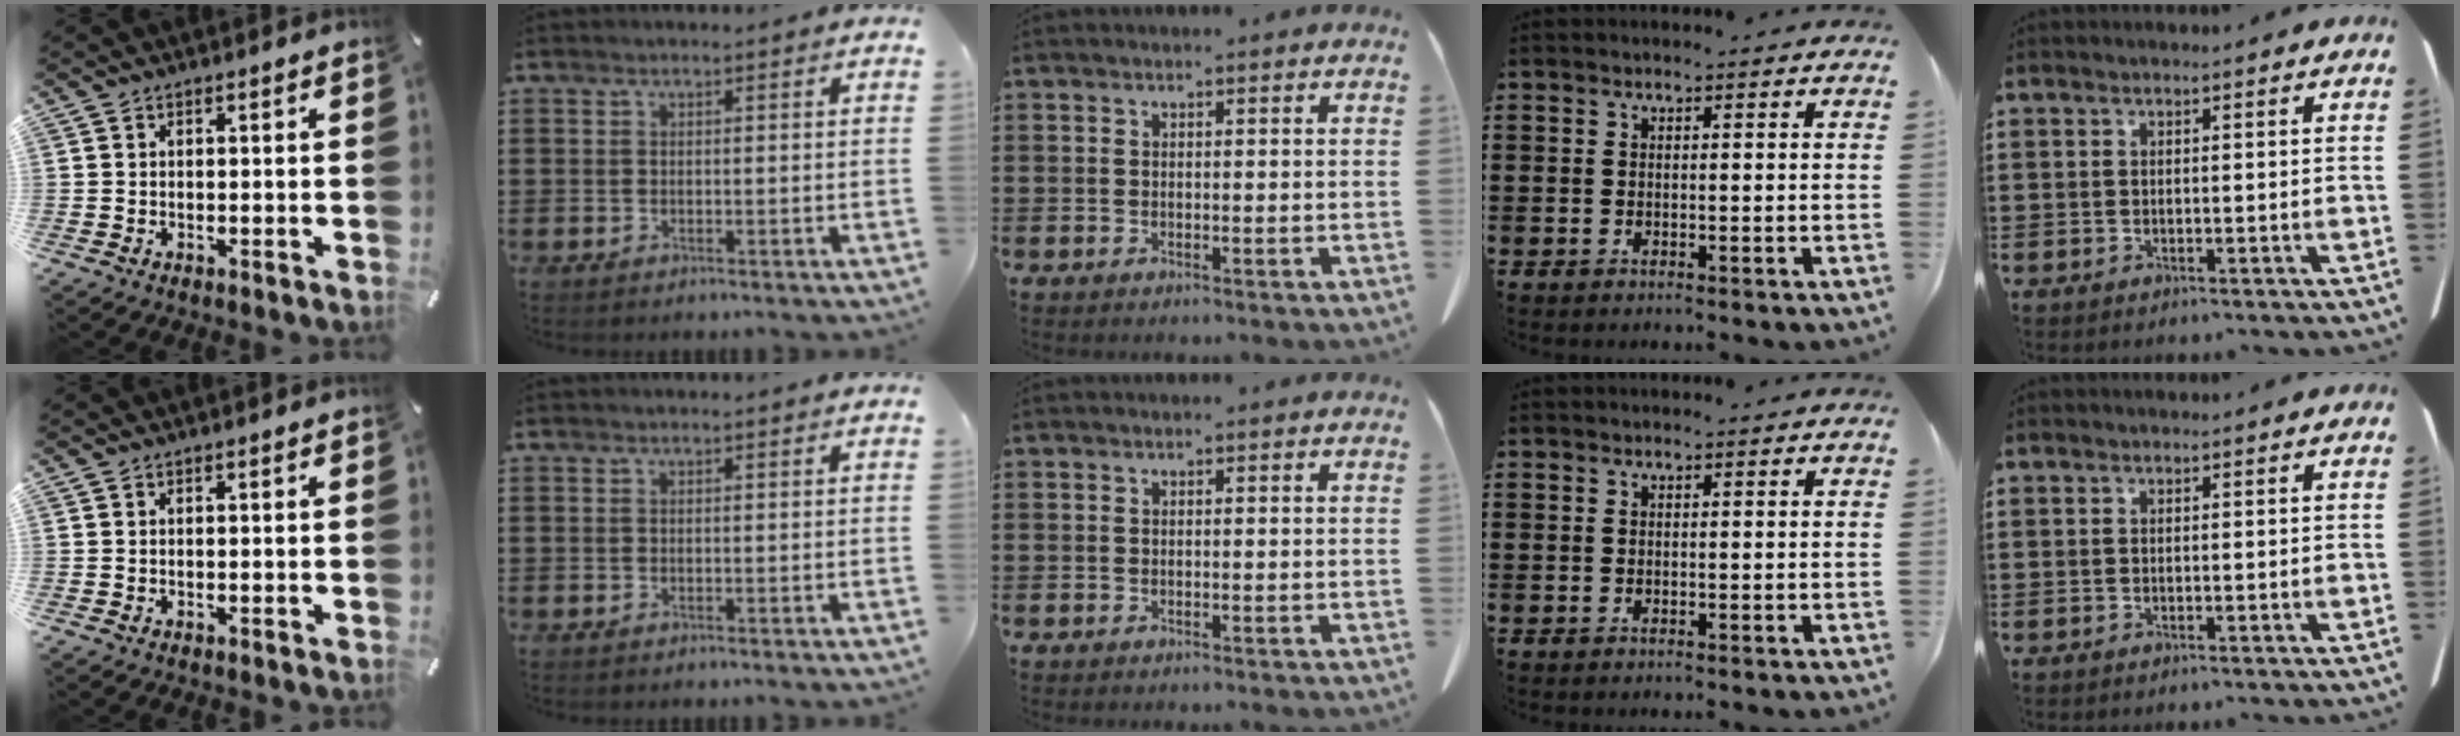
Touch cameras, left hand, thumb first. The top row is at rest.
{}